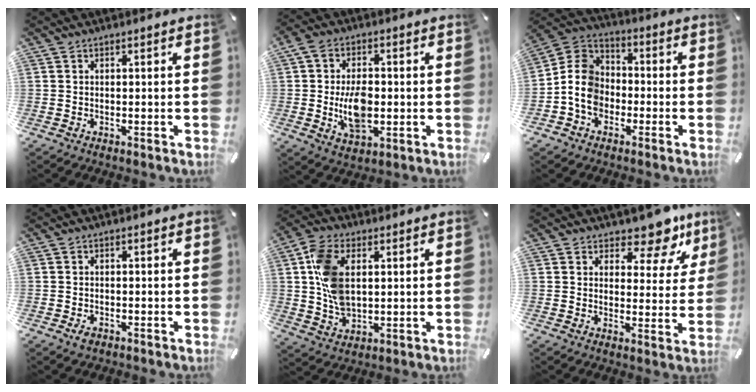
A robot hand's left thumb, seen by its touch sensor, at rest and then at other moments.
{"total": 10.8, "force": [-0.9, 6.9, 8.3], "torque": [-0.149, -0.003, -0.016]}
{"total": 9.7, "force": [-2.6, 8.2, 4.5], "torque": [-0.120, 0.025, -0.050]}
{"total": 1.4, "force": [-0.8, 0.8, 0.8], "torque": [-0.023, -0.001, -0.016]}
{"total": 11.1, "force": [2.4, 7.3, 8.1], "torque": [-0.186, -0.001, 0.043]}
{"total": 10.3, "force": [7.8, 4.7, 4.8], "torque": [-0.052, -0.061, 0.133]}